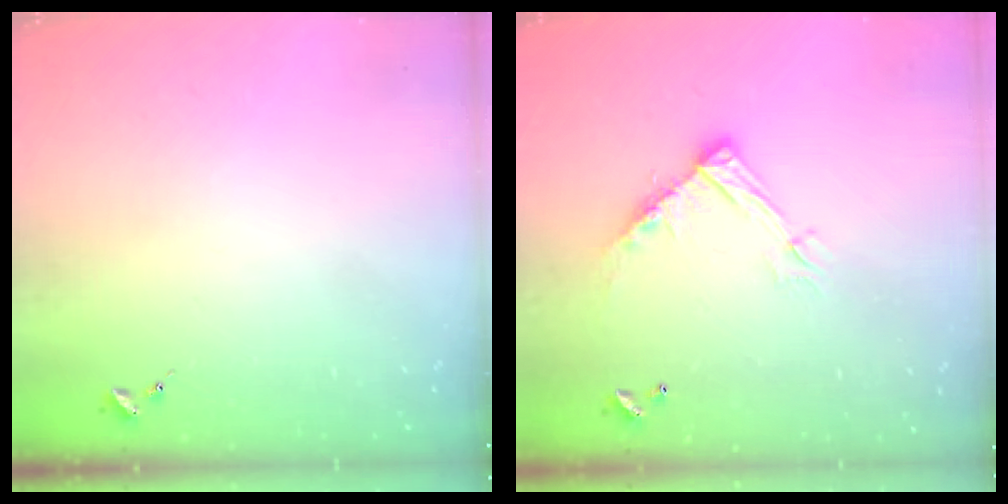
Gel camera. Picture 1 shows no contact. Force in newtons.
{"total": 11.8, "press": 11.8, "slide": 0.5}